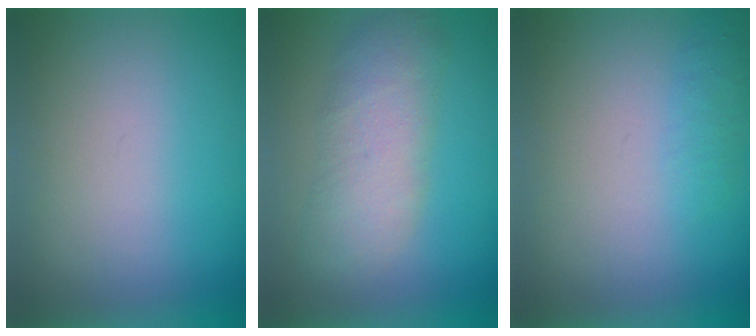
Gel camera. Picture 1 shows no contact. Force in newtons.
{"total": 3.3}
{"total": 1.3}